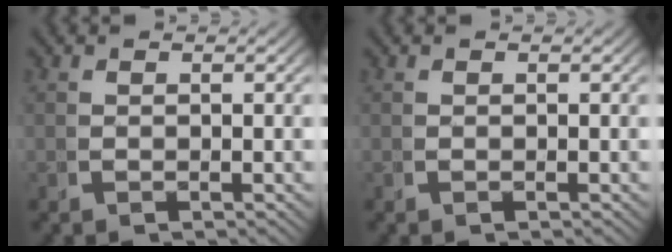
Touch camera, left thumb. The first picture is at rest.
{"total": 1.1, "force": [0.4, -0.9, -0.5], "torque": [0.021, 0.004, 0.005]}